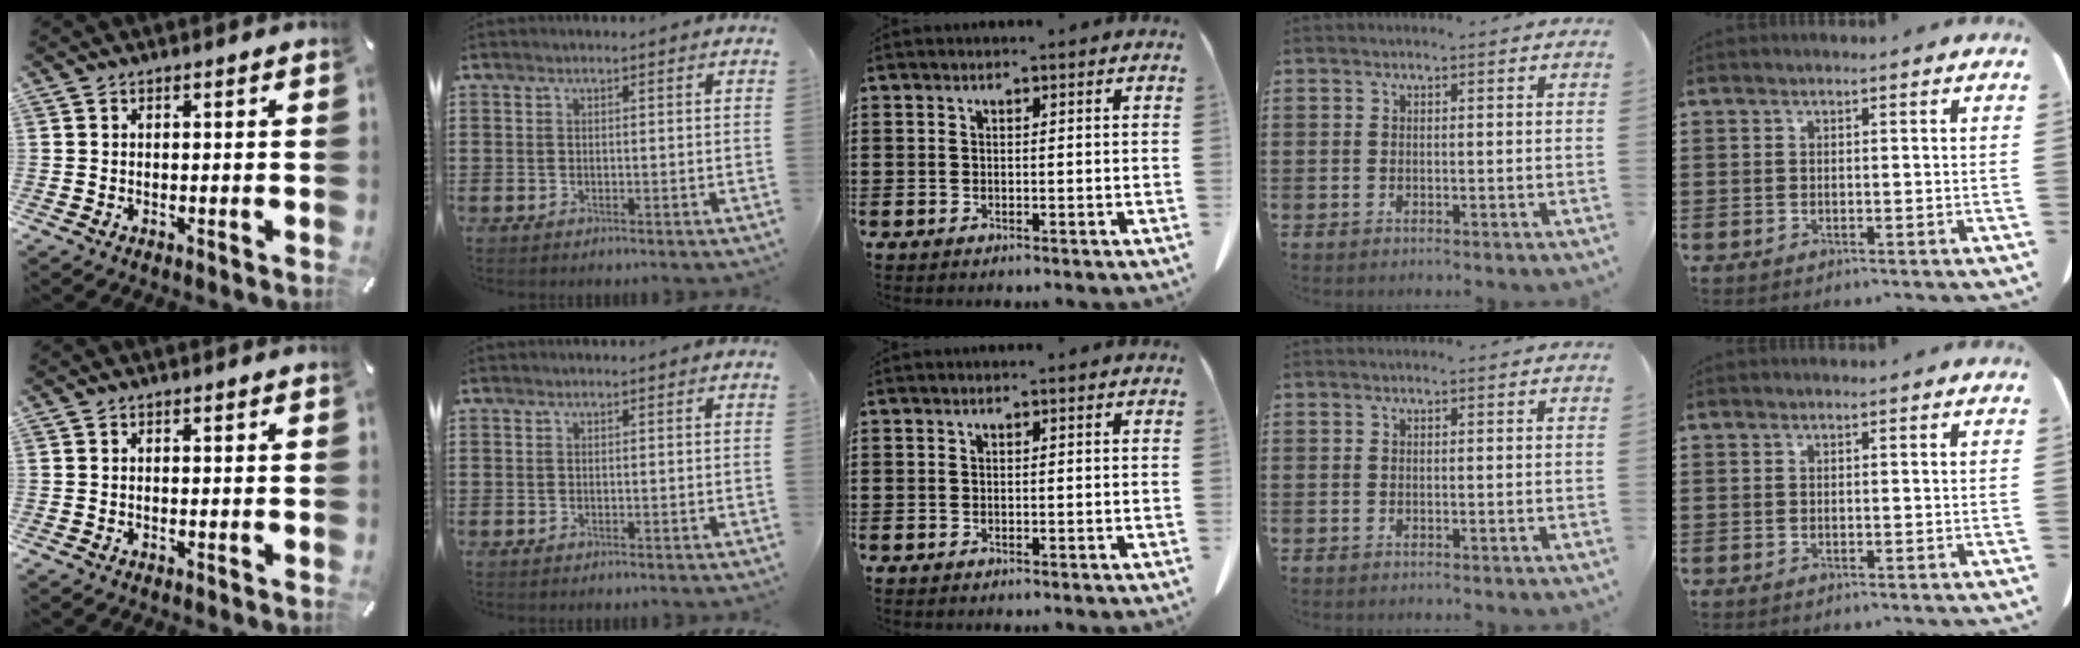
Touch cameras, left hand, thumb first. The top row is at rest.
{}